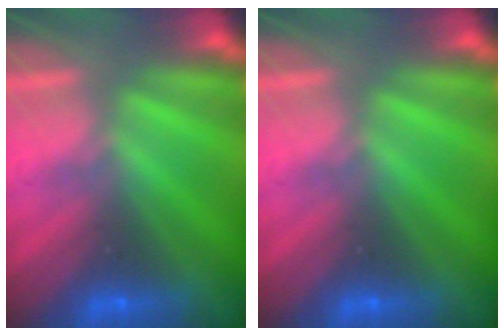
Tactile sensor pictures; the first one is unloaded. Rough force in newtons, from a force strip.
{"total": 0.0}